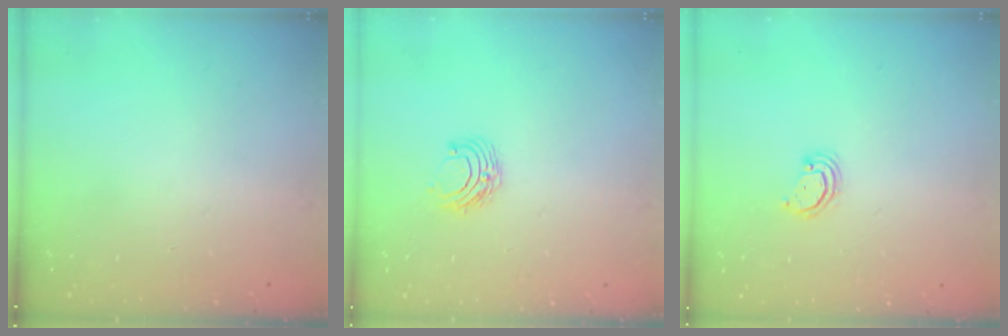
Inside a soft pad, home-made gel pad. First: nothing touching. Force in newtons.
{"total": 6.0, "press": 5.9, "slide": 0.6}
{"total": 2.8, "press": 2.8, "slide": 0.2}